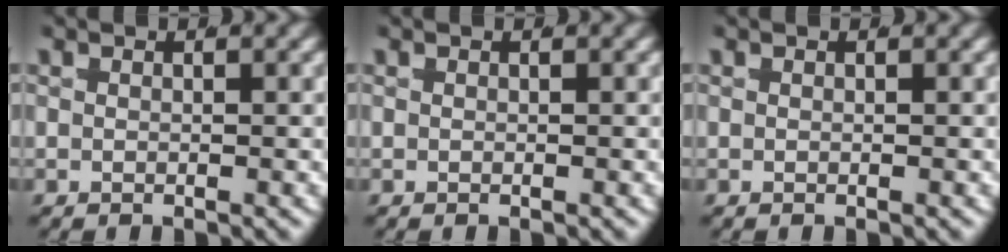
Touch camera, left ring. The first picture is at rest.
{"total": 0.0}
{"total": 0.0}